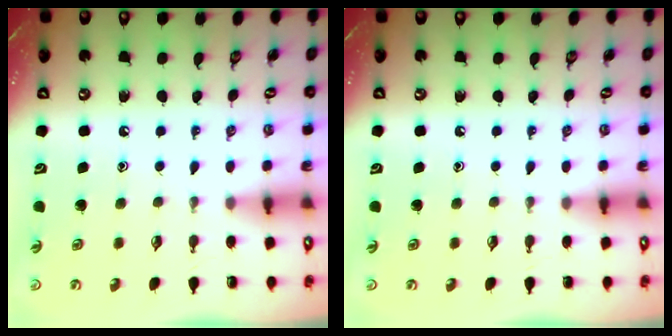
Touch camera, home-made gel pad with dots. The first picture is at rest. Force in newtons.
{"total": 0.0}